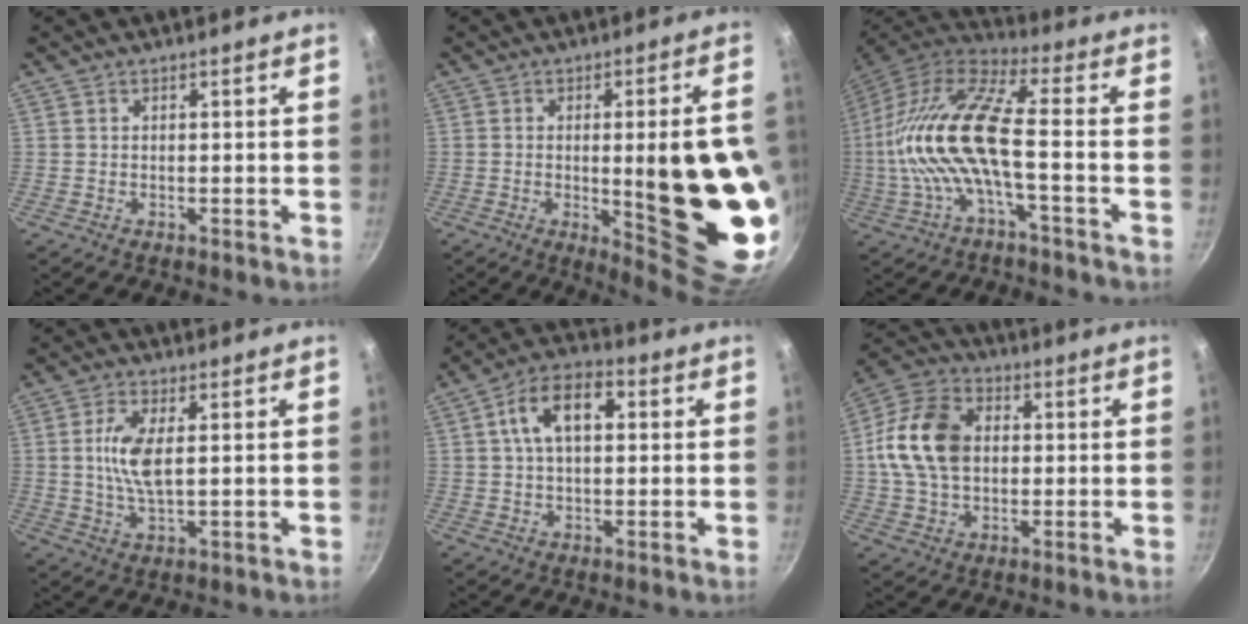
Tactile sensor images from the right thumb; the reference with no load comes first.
{"total": 22.4, "force": [-2.0, 5.2, 21.7], "torque": [-0.260, -0.008, -0.008]}
{"total": 17.5, "force": [-1.8, 5.1, 16.6], "torque": [-0.341, 0.035, -0.045]}
{"total": 7.4, "force": [1.1, 2.8, 6.8], "torque": [-0.140, -0.002, 0.023]}
{"total": 10.6, "force": [2.3, 6.0, 8.4], "torque": [-0.122, 0.023, 0.027]}
{"total": 15.3, "force": [1.2, 11.0, 10.5], "torque": [-0.179, 0.019, 0.008]}